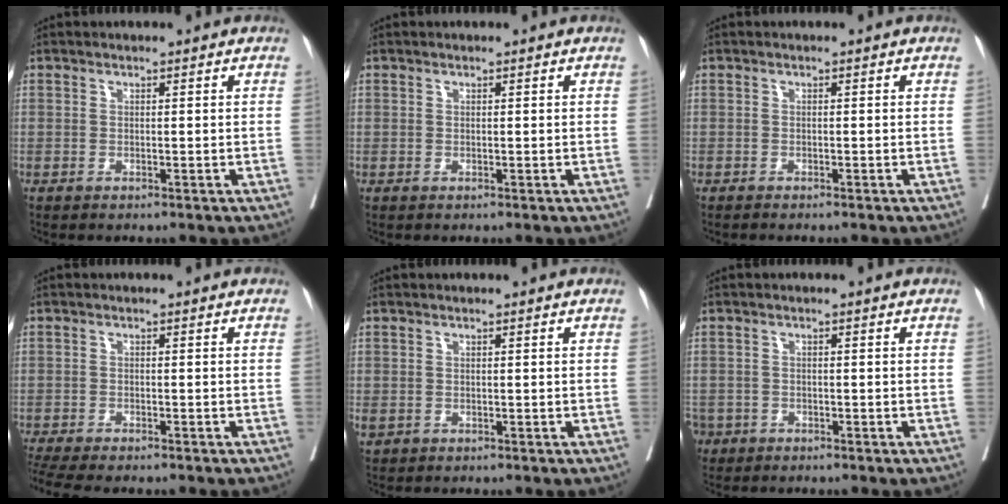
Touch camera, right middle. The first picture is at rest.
{"total": 0.0}
{"total": 1.3, "force": [-1.2, 0.1, 0.6], "torque": [-0.011, -0.002, -0.016]}
{"total": 9.5, "force": [-8.0, 1.9, 4.7], "torque": [-0.083, -0.005, -0.122]}
{"total": 1.3, "force": [-0.4, 1.1, 0.6], "torque": [-0.017, 0.000, -0.001]}
{"total": 5.2, "force": [-3.2, 3.9, 1.0], "torque": [-0.035, 0.001, -0.058]}